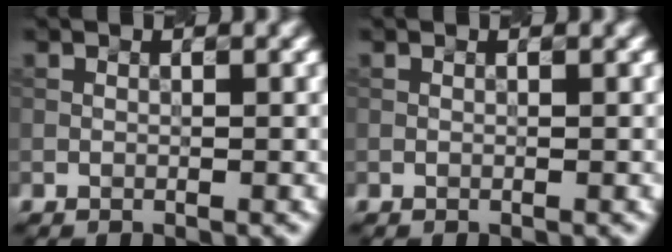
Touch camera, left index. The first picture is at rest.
{"total": 0.0}